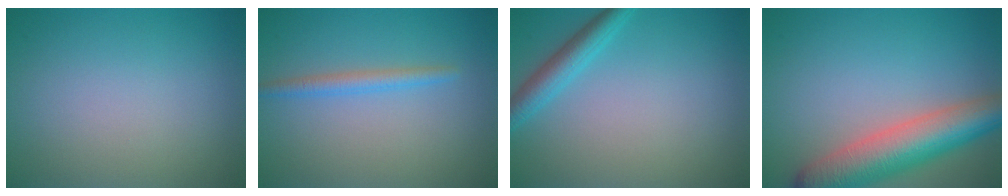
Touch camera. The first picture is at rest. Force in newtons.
{"total": 1.8, "press": 1.8, "slide": 0.2}
{"total": 2.9, "press": 2.9, "slide": 0.1}
{"total": 7.9, "press": 7.9, "slide": 0.5}